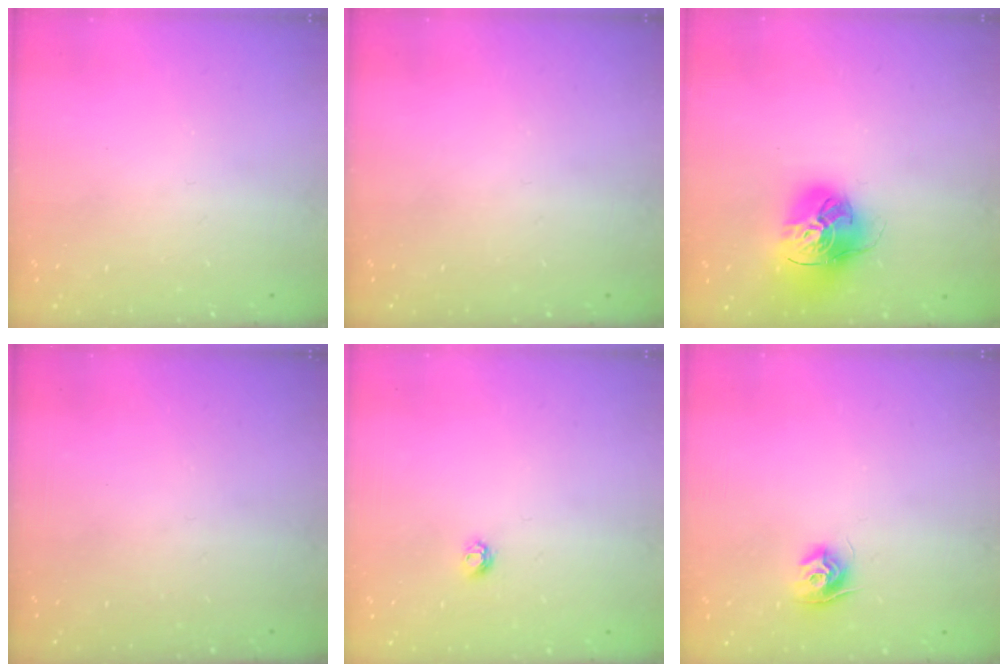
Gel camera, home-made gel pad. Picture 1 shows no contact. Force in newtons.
{"total": 0.0}
{"total": 16.3, "press": 16.2, "slide": 1.6}
{"total": 0.0}
{"total": 4.2, "press": 4.1, "slide": 0.4}
{"total": 8.8, "press": 8.8, "slide": 0.2}